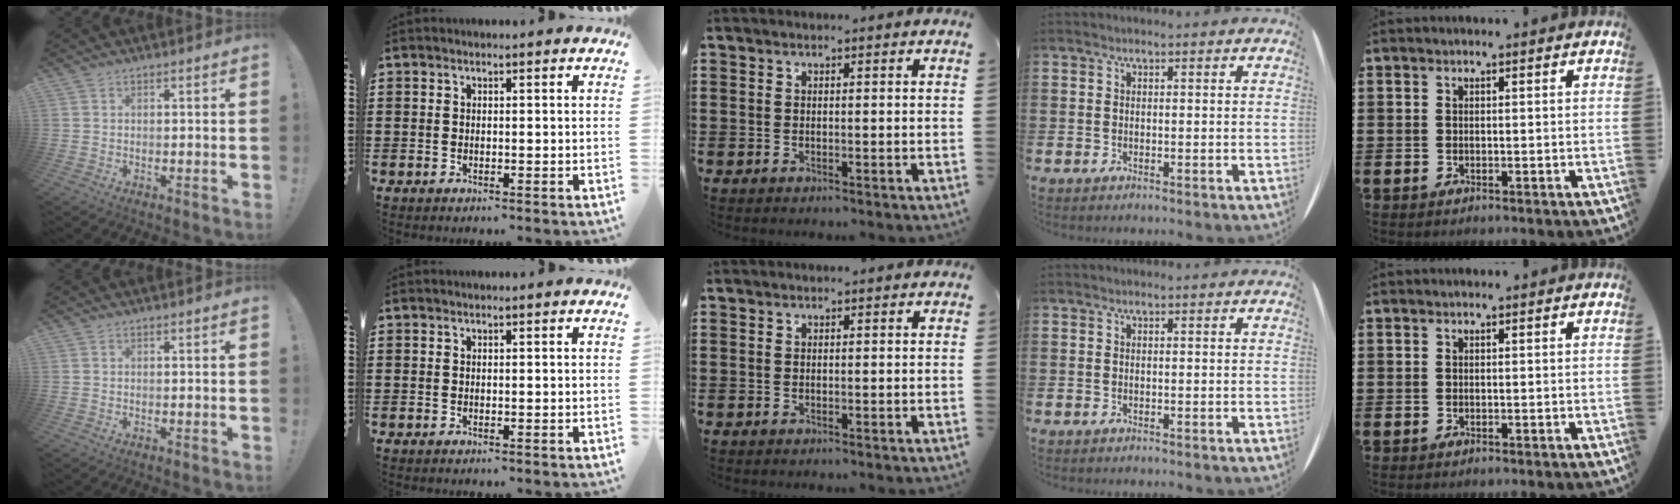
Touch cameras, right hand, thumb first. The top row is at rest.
{}